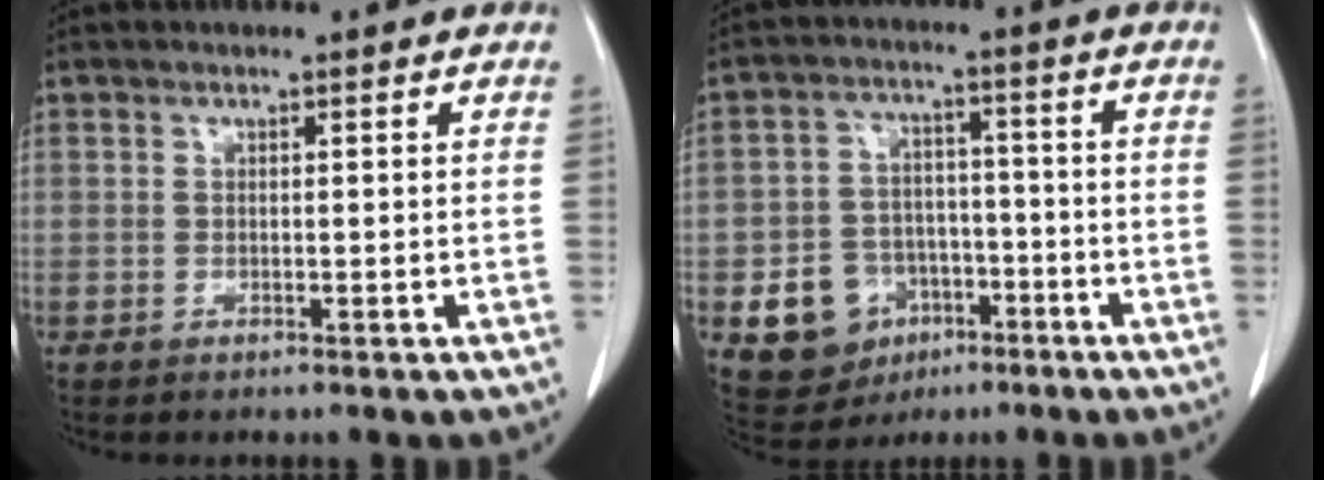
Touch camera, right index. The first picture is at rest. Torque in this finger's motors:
{"motor_torque": [-0.05, -0.02, -0.54, -0.21]}